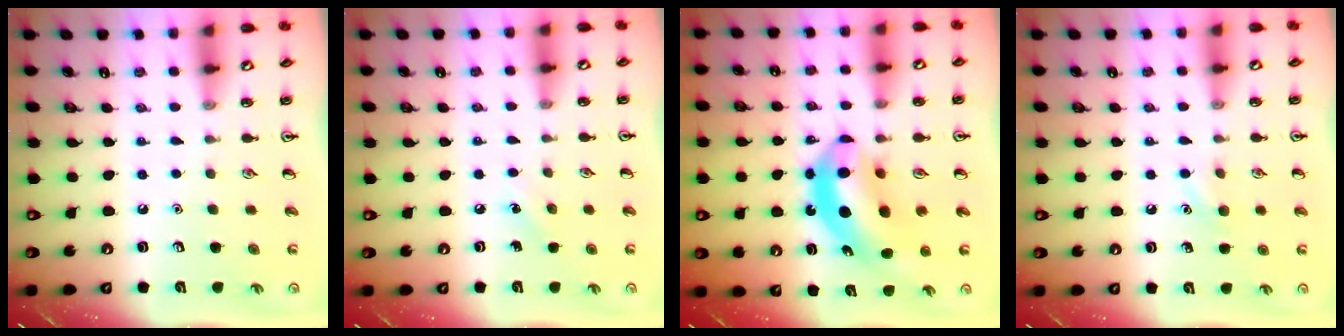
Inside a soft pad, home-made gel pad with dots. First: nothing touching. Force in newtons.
{"total": 4.8, "press": 4.5, "slide": 1.5}
{"total": 12.1, "press": 11.4, "slide": 3.8}
{"total": 5.7, "press": 5.5, "slide": 1.5}